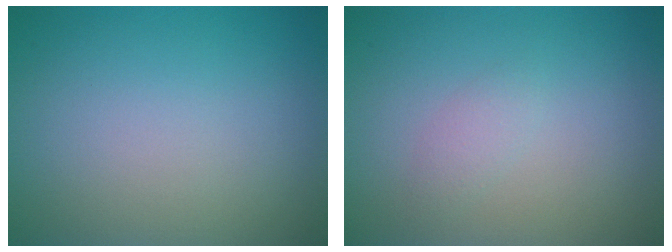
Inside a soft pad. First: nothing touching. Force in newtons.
{"total": 1.0, "press": 1.0, "slide": 0.0}